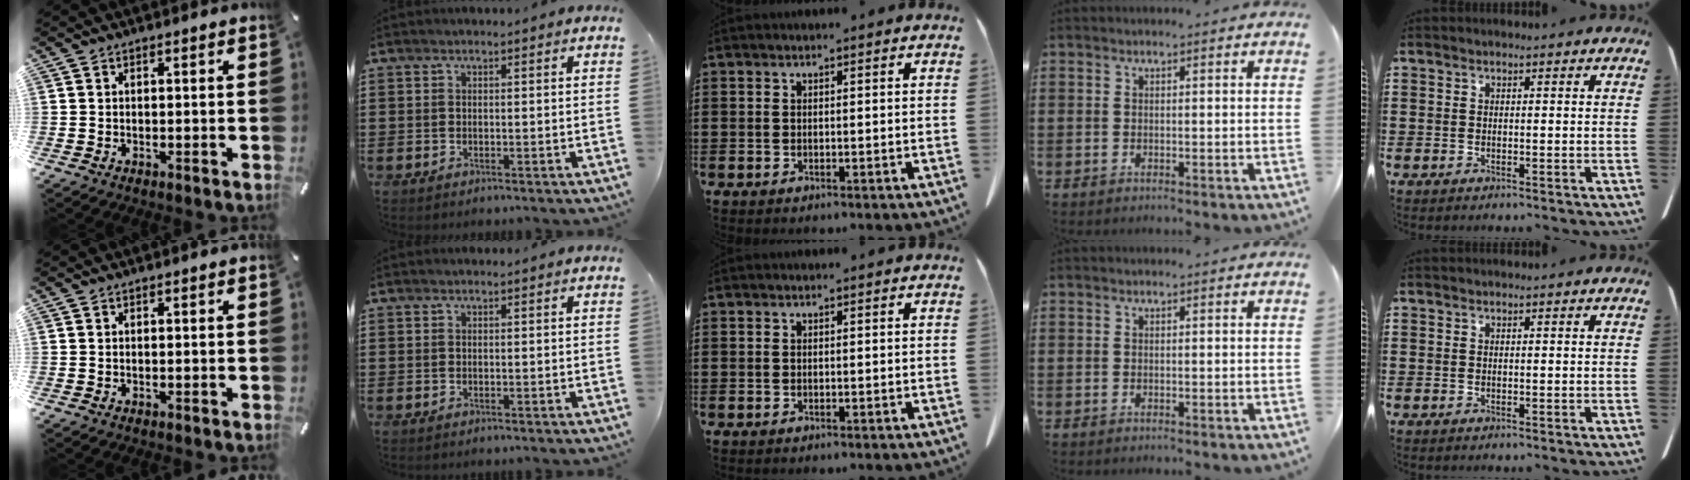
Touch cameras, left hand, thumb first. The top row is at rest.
{}